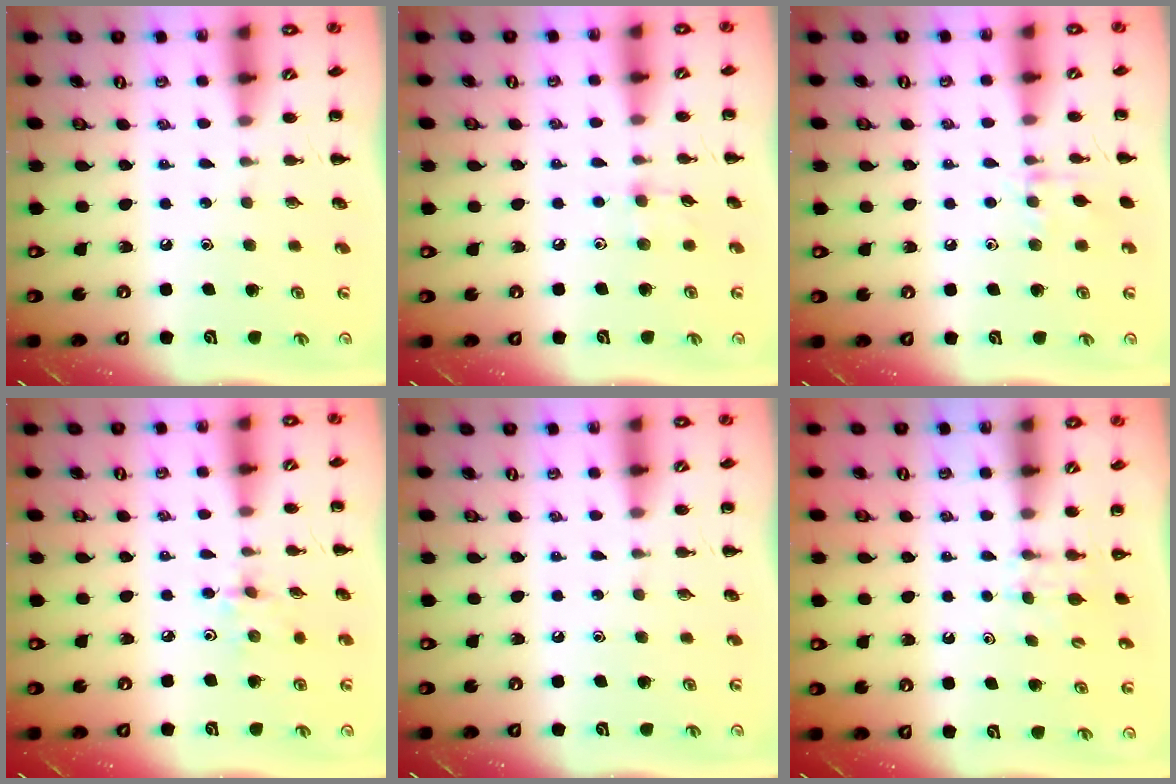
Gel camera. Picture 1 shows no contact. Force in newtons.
{"total": 3.2, "press": 3.0, "slide": 1.1}
{"total": 7.1, "press": 6.9, "slide": 1.6}
{"total": 2.9, "press": 2.7, "slide": 0.9}
{"total": 0.0}
{"total": 3.3, "press": 3.1, "slide": 1.1}